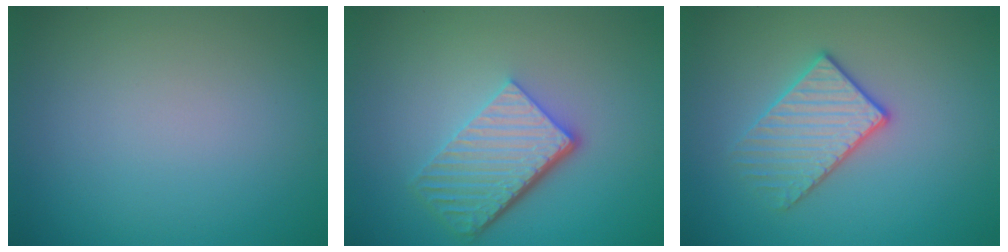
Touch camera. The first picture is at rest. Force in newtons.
{"total": 5.7, "press": 3.9, "slide": 4.1}
{"total": 3.0, "press": 2.9, "slide": 0.8}